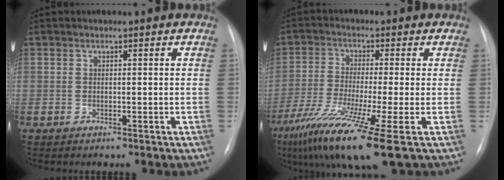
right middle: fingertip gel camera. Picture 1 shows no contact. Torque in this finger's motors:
{"motor_torque": [1.42, -0.72, 0.47, 0.21]}